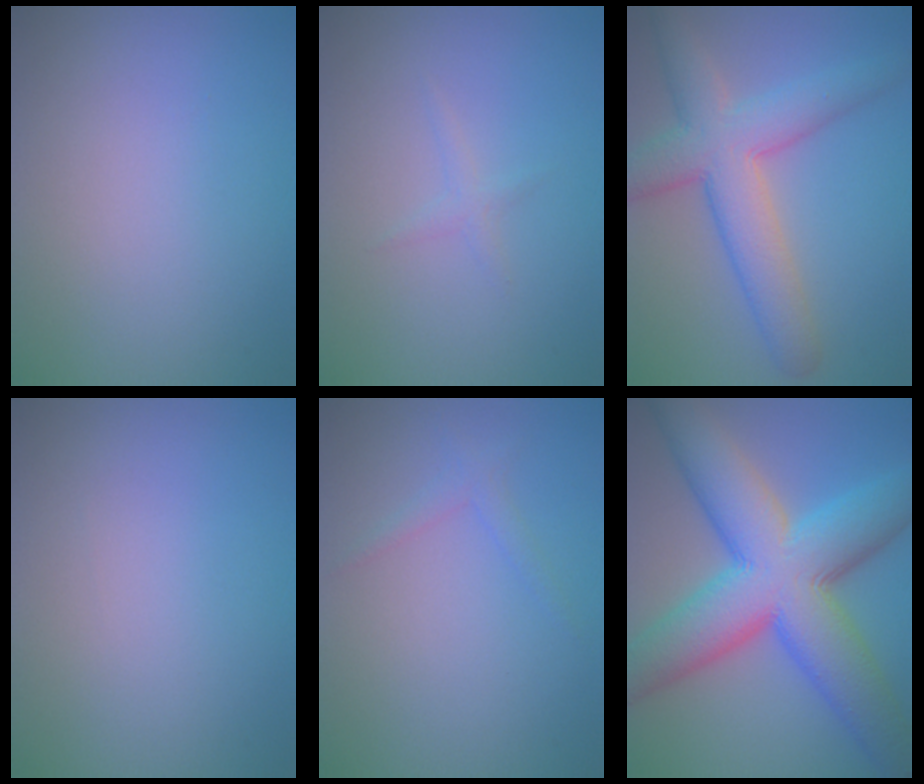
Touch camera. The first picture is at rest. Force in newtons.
{"total": 0.9, "press": 0.9, "slide": 0.0}
{"total": 7.2, "press": 7.2, "slide": 0.4}
{"total": 0.0}
{"total": 1.1, "press": 1.1, "slide": 0.0}
{"total": 14.2, "press": 14.2, "slide": 0.3}